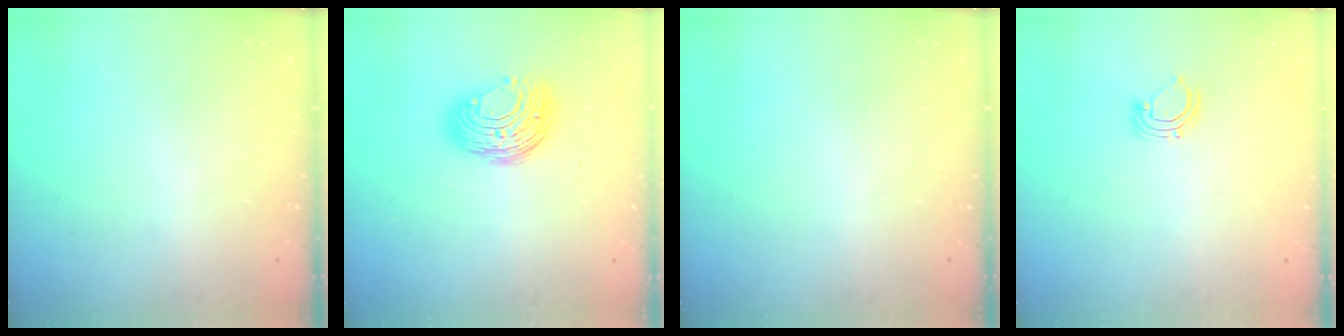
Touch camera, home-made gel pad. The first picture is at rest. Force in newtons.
{"total": 11.0, "press": 11.0, "slide": 0.4}
{"total": 0.0}
{"total": 3.8, "press": 3.8, "slide": 0.3}